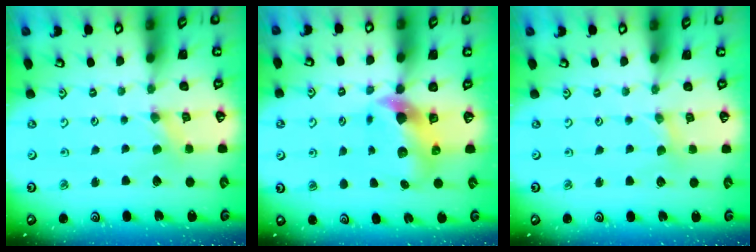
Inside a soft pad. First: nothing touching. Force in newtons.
{"total": 8.1, "press": 8.0, "slide": 1.3}
{"total": 1.6, "press": 1.6, "slide": 0.3}